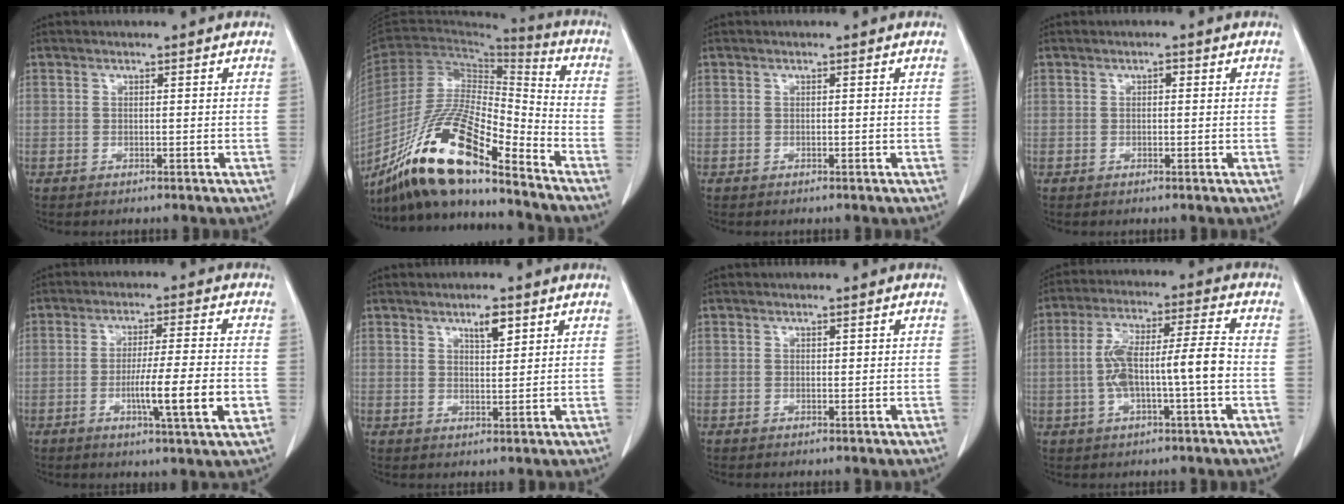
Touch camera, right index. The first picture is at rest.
{"total": 18.5, "force": [-13.8, 2.5, 12.1], "torque": [-0.240, -0.016, -0.254]}
{"total": 0.0}
{"total": 0.7, "force": [0.2, 0.4, 0.5], "torque": [-0.007, 0.003, 0.002]}
{"total": 10.2, "force": [-2.7, -0.2, 9.8], "torque": [-0.157, -0.014, -0.046]}
{"total": 3.2, "force": [2.0, 0.9, 2.4], "torque": [-0.042, -0.001, 0.035]}
{"total": 0.6, "force": [0.2, 0.4, 0.5], "torque": [-0.006, 0.005, 0.006]}
{"total": 10.7, "force": [-1.6, 1.2, 10.5], "torque": [-0.198, 0.025, -0.030]}